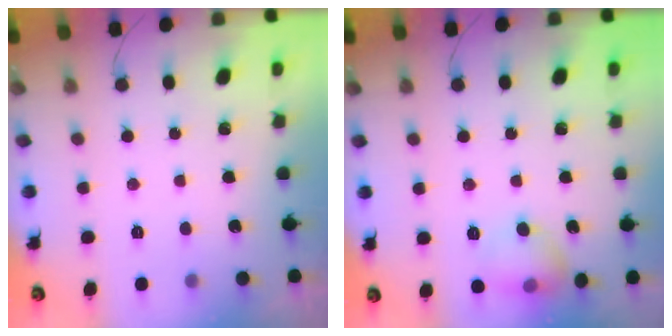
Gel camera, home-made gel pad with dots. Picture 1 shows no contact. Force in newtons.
{"total": 11.6, "press": 9.5, "slide": 6.7}